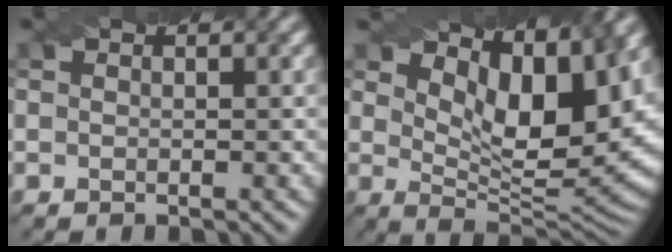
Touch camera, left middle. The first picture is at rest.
{"total": 10.4, "force": [5.0, 3.9, 8.3], "torque": [-0.137, -0.003, 0.088]}